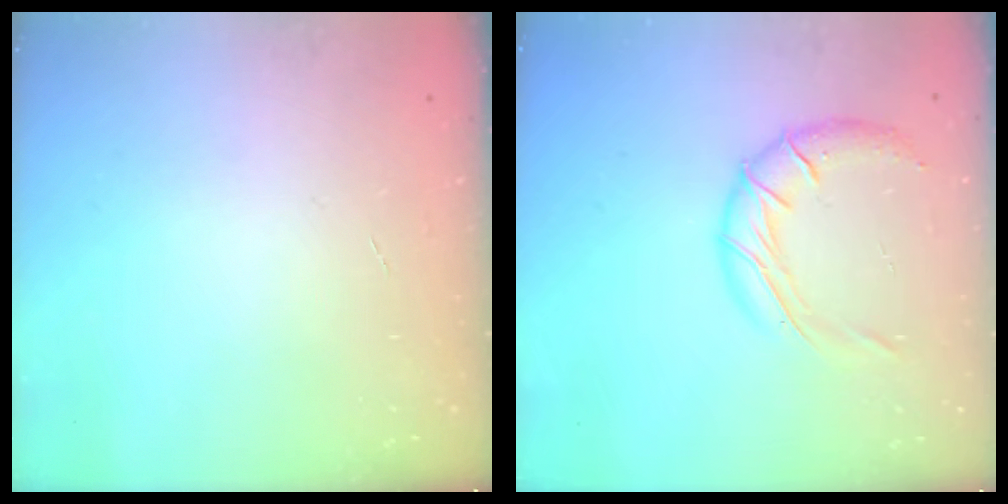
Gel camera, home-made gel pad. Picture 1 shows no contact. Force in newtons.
{"total": 13.5, "press": 13.3, "slide": 2.5}